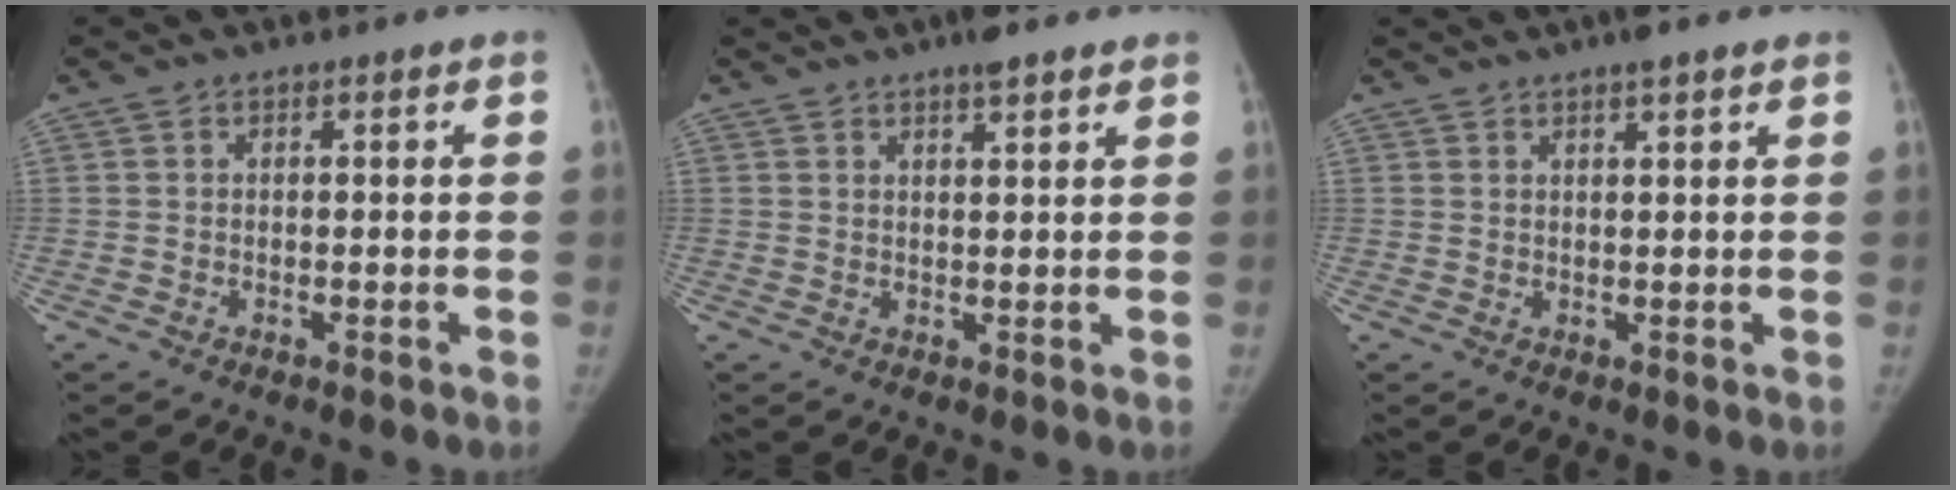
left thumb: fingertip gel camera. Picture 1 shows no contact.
{"total": 3.9, "force": [2.9, 1.0, 2.3], "torque": [-0.029, -0.012, 0.044]}
{"total": 3.2, "force": [2.3, 0.6, 2.1], "torque": [-0.030, -0.002, 0.036]}